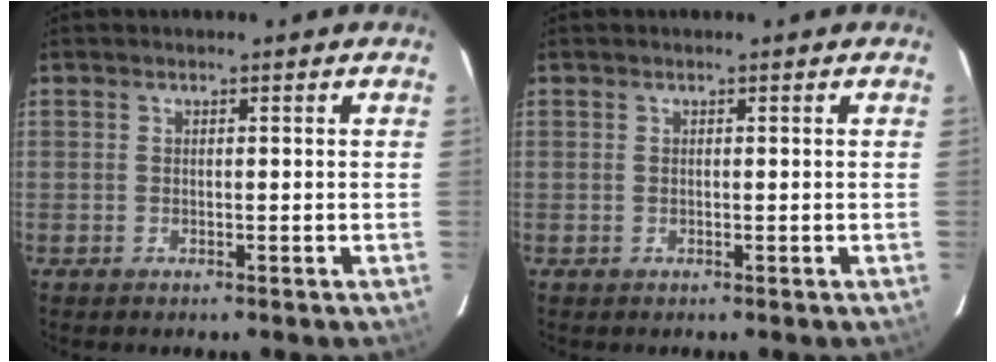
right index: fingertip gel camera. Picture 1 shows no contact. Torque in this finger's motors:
{"motor_torque": [0.01, -0.01, 0.04, 0.01]}